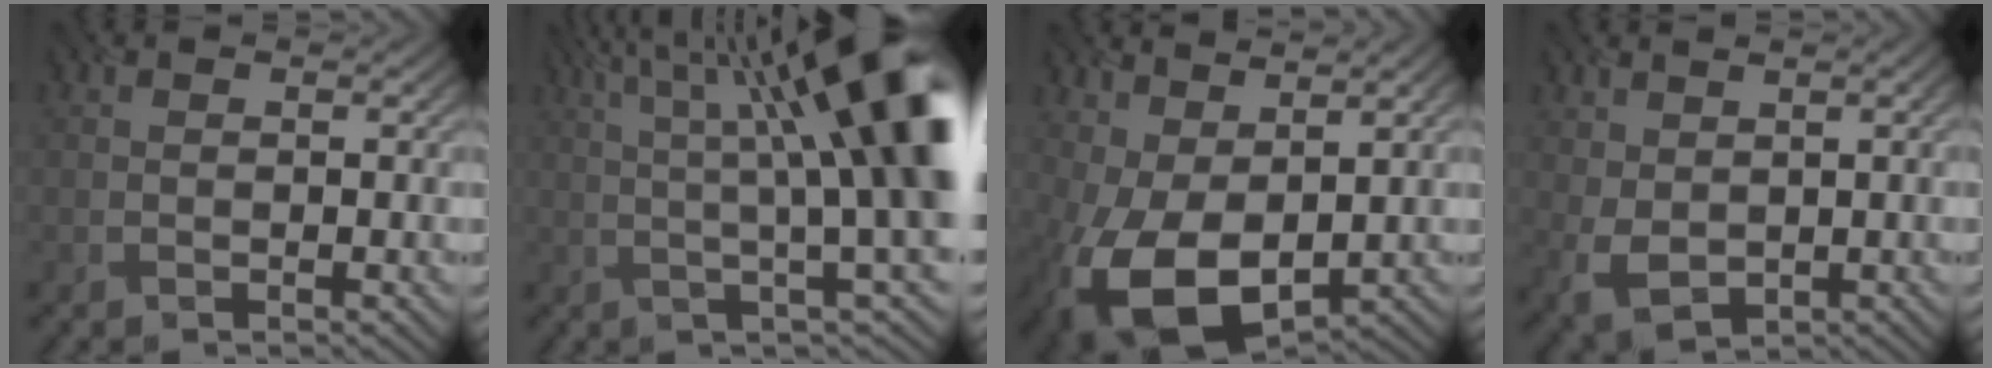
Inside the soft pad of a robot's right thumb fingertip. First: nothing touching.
{"total": 15.9, "force": [3.8, 3.6, 15.1], "torque": [-0.213, 0.034, 0.071]}
{"total": 10.1, "force": [-0.6, 5.8, 8.2], "torque": [-0.197, -0.018, -0.003]}
{"total": 3.4, "force": [1.0, 2.2, 2.4], "torque": [-0.068, -0.004, 0.025]}